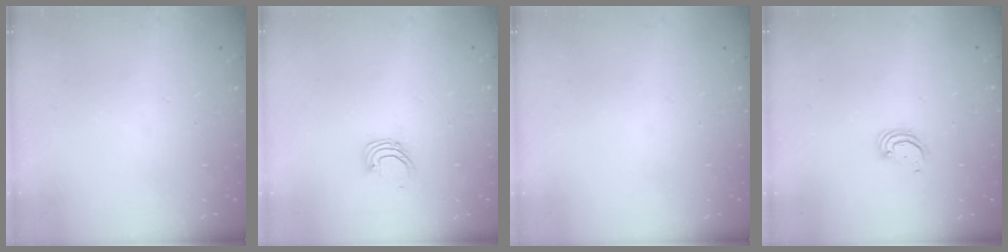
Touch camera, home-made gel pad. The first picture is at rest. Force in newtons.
{"total": 2.9, "press": 2.9, "slide": 0.3}
{"total": 0.0}
{"total": 3.2, "press": 3.2, "slide": 0.2}